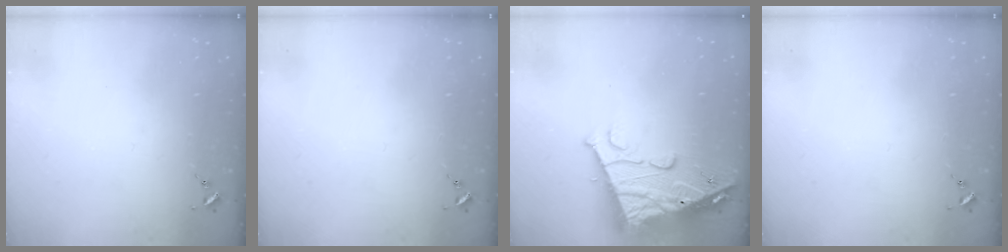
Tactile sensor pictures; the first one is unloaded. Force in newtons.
{"total": 0.0}
{"total": 18.3, "press": 18.2, "slide": 1.5}
{"total": 0.0}